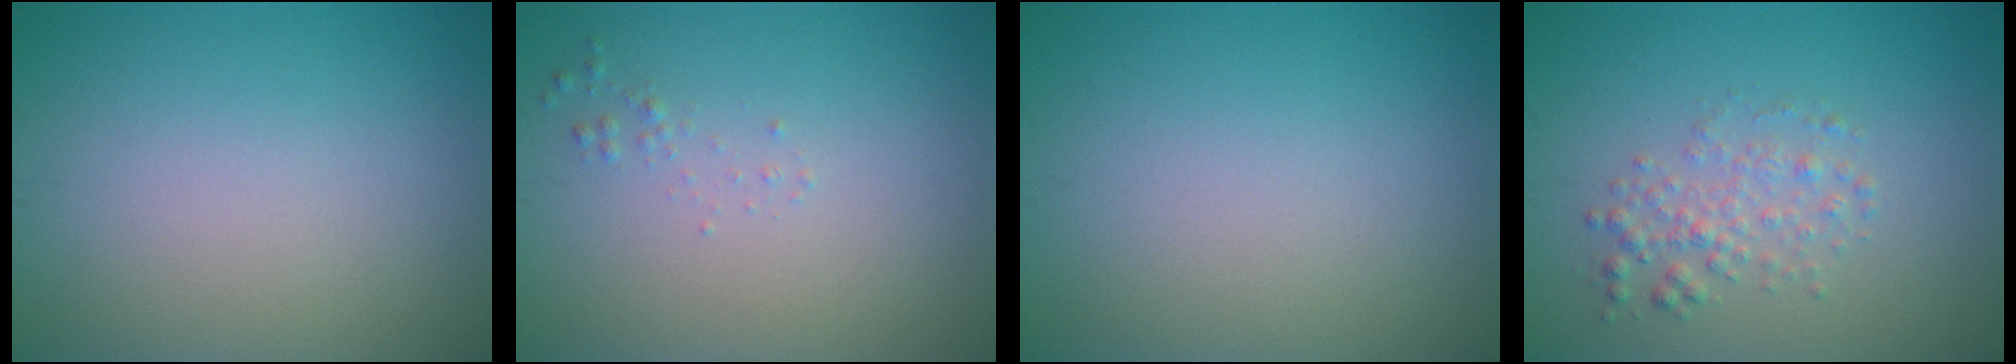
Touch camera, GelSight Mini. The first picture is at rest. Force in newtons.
{"total": 0.6, "press": 0.6, "slide": 0.0}
{"total": 0.0}
{"total": 2.2, "press": 2.2, "slide": 0.0}